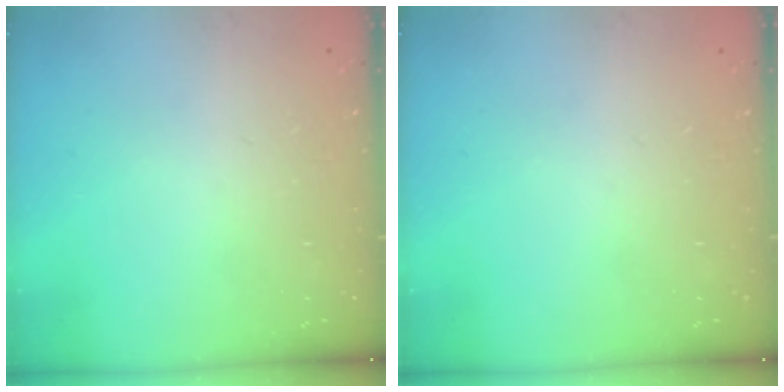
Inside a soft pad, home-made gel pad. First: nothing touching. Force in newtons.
{"total": 0.0}